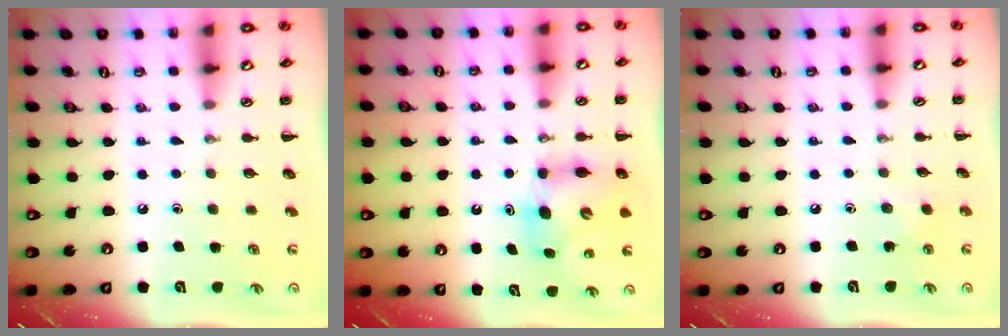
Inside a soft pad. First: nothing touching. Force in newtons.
{"total": 6.8, "press": 6.8, "slide": 0.7}
{"total": 5.7, "press": 5.4, "slide": 1.6}